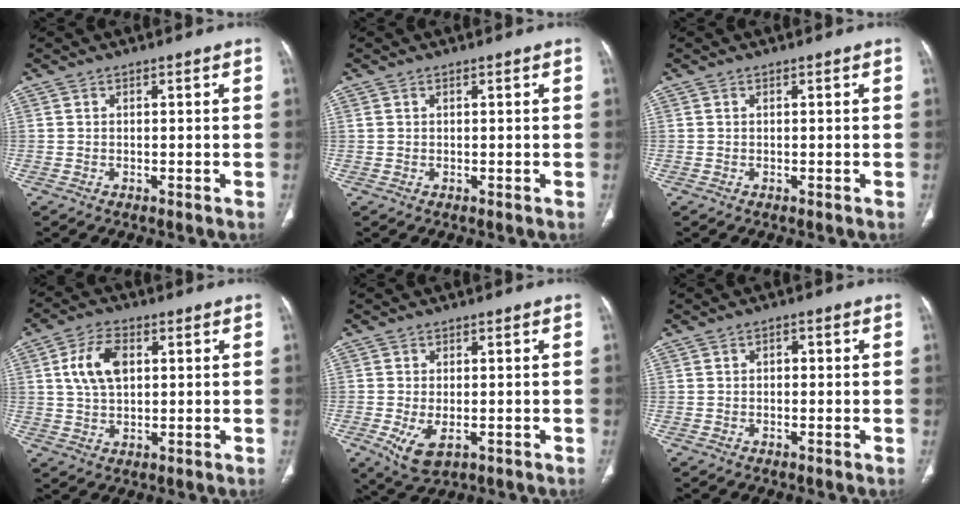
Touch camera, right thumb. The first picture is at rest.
{"total": 0.6, "force": [0.3, 0.3, 0.4], "torque": [-0.009, 0.010, 0.008]}
{"total": 0.0}
{"total": 8.4, "force": [2.0, 5.0, 6.4], "torque": [-0.118, 0.002, 0.040]}
{"total": 5.8, "force": [-1.8, 3.1, 4.6], "torque": [-0.090, -0.012, -0.020]}
{"total": 1.5, "force": [0.0, 1.1, 1.0], "torque": [-0.010, 0.008, -0.003]}